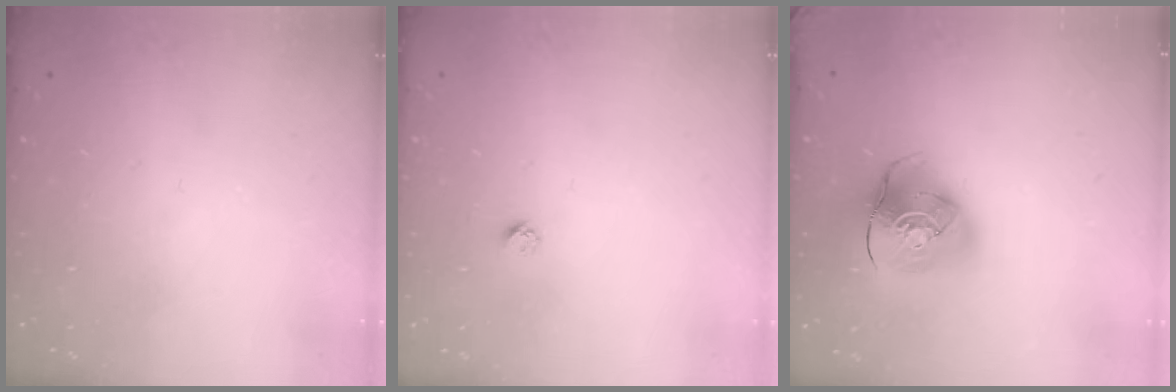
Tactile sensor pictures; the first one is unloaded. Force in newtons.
{"total": 2.3, "press": 2.3, "slide": 0.2}
{"total": 12.8, "press": 12.7, "slide": 2.0}